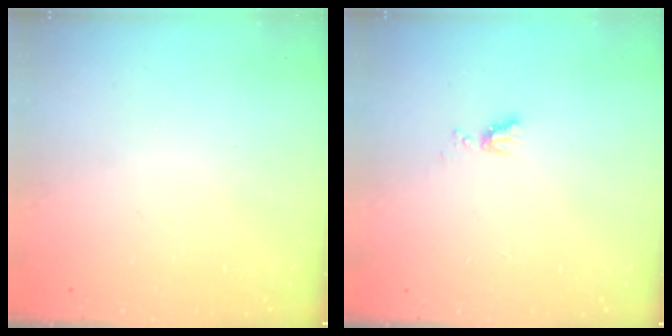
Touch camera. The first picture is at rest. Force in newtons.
{"total": 3.9, "press": 3.9, "slide": 0.6}